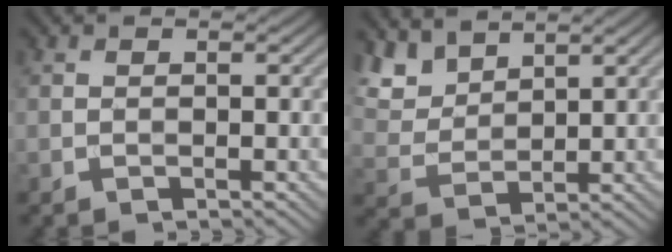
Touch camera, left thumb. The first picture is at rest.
{"total": 6.0, "force": [4.8, 2.5, 2.5], "torque": [-0.071, -0.003, 0.109]}